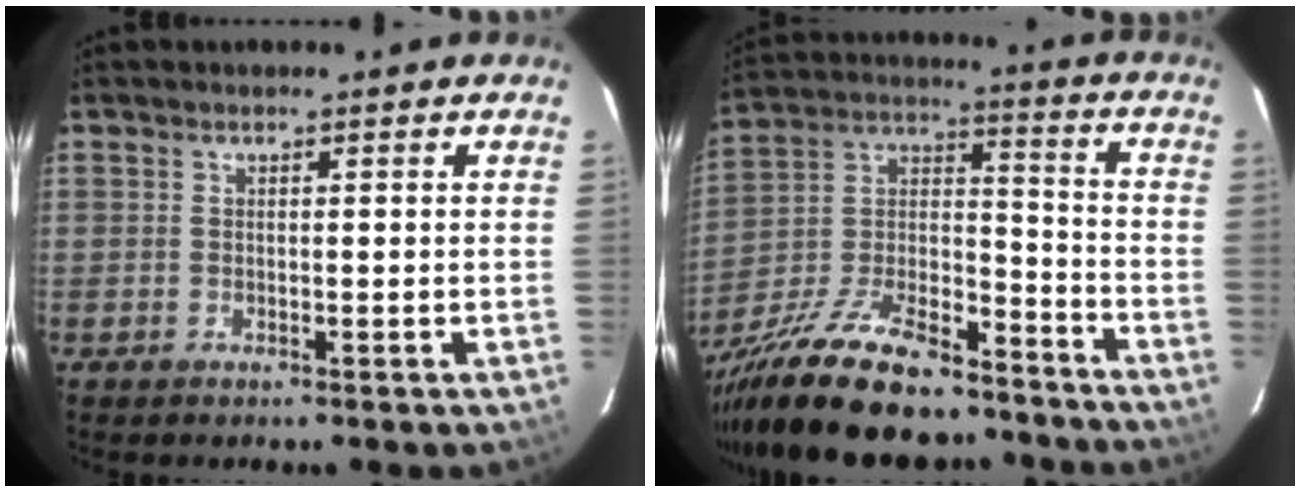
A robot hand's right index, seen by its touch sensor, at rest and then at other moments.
{"total": 22.6, "force": [-16.8, 8.4, 12.6], "torque": [-0.248, -0.002, -0.271]}